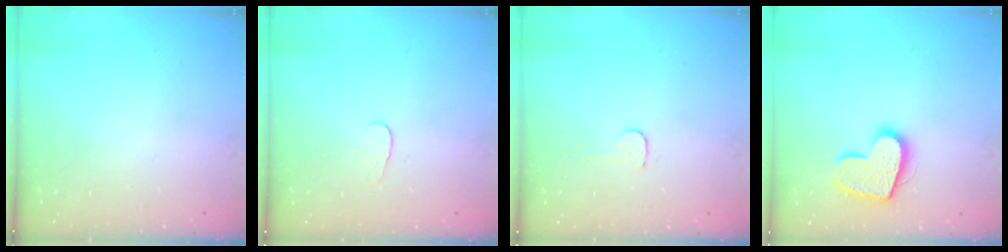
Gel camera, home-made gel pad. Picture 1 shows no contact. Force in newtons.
{"total": 4.1, "press": 4.1, "slide": 0.3}
{"total": 3.5, "press": 3.5, "slide": 0.3}
{"total": 14.3, "press": 14.3, "slide": 1.1}